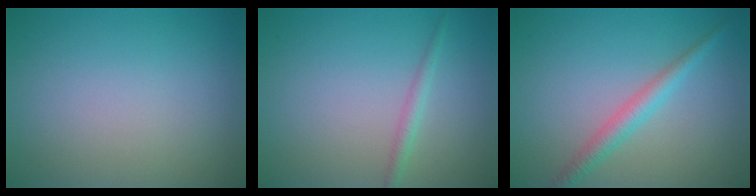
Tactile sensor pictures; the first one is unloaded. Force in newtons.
{"total": 1.3, "press": 1.3, "slide": 0.1}
{"total": 2.5, "press": 2.5, "slide": 0.1}